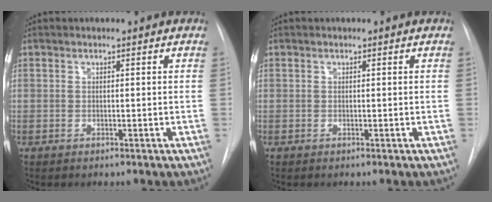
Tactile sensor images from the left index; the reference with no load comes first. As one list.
[{"total": 0.0}]